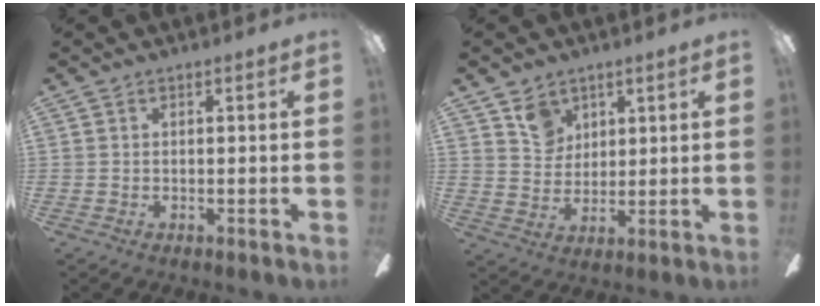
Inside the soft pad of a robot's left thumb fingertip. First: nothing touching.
{"total": 6.8, "force": [4.6, 4.8, 1.6], "torque": [-0.021, -0.014, 0.083]}